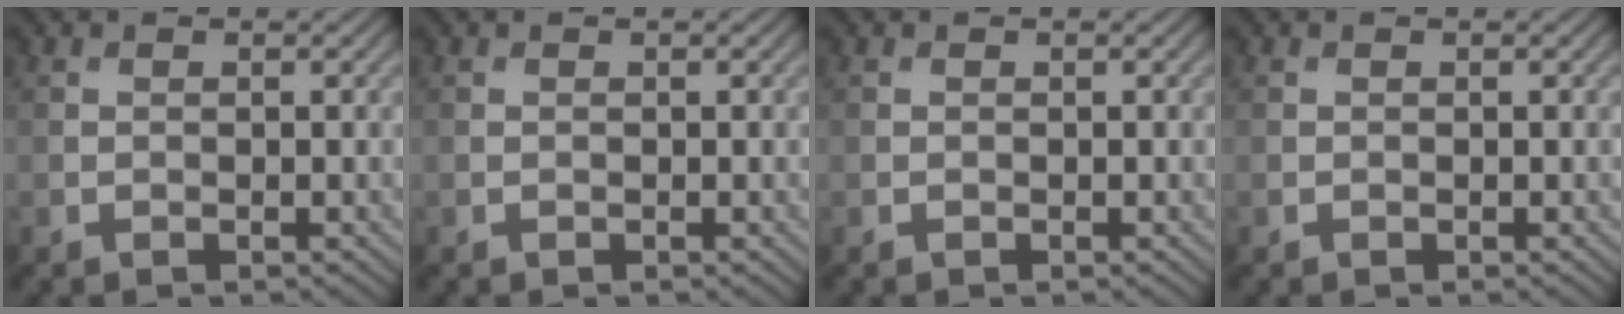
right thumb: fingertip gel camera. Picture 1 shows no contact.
{"total": 0.0}
{"total": 0.0}
{"total": 0.0}